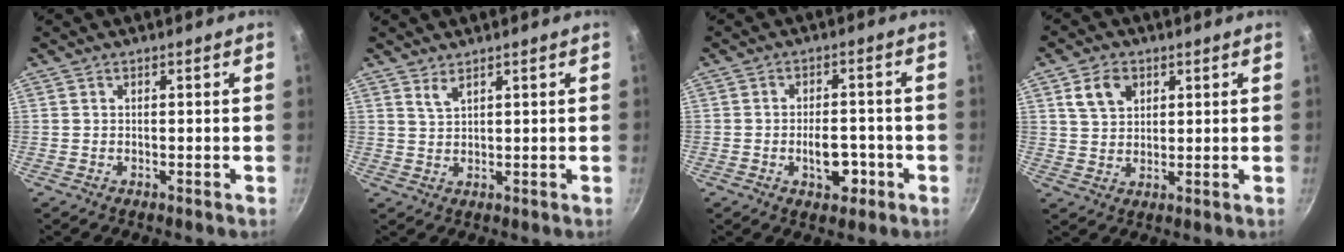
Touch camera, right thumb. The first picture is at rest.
{"total": 2.0, "force": [1.6, 0.5, 1.1], "torque": [-0.023, -0.013, 0.038]}
{"total": 6.0, "force": [-2.0, 3.5, 4.4], "torque": [-0.047, 0.017, -0.027]}
{"total": 6.3, "force": [2.8, 4.4, 3.5], "torque": [-0.047, -0.009, 0.053]}